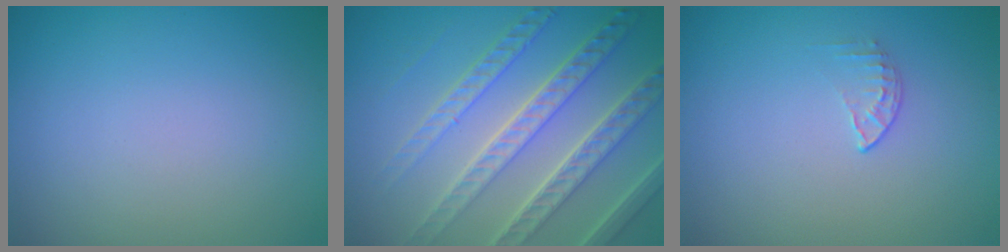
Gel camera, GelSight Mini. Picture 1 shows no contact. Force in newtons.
{"total": 6.8, "press": 5.3, "slide": 4.3}
{"total": 0.8, "press": 0.6, "slide": 0.6}